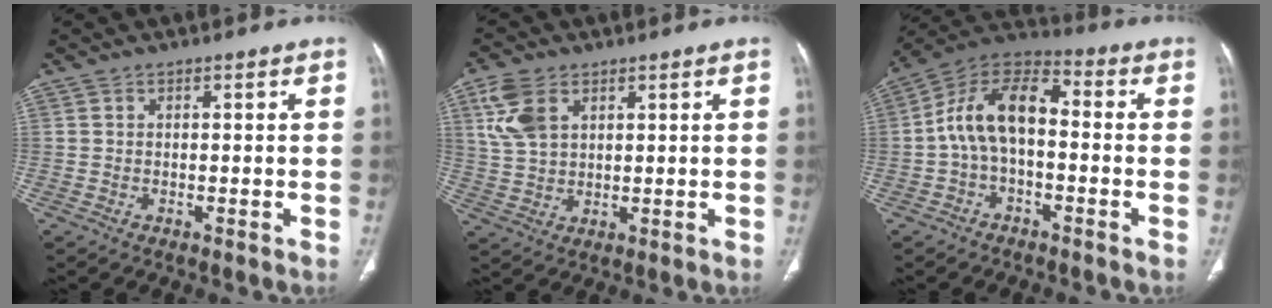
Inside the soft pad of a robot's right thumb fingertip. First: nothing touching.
{"total": 9.8, "force": [4.3, 6.0, 6.4], "torque": [-0.131, -0.007, 0.093]}
{"total": 12.5, "force": [-0.8, 7.2, 10.2], "torque": [-0.177, 0.043, -0.027]}